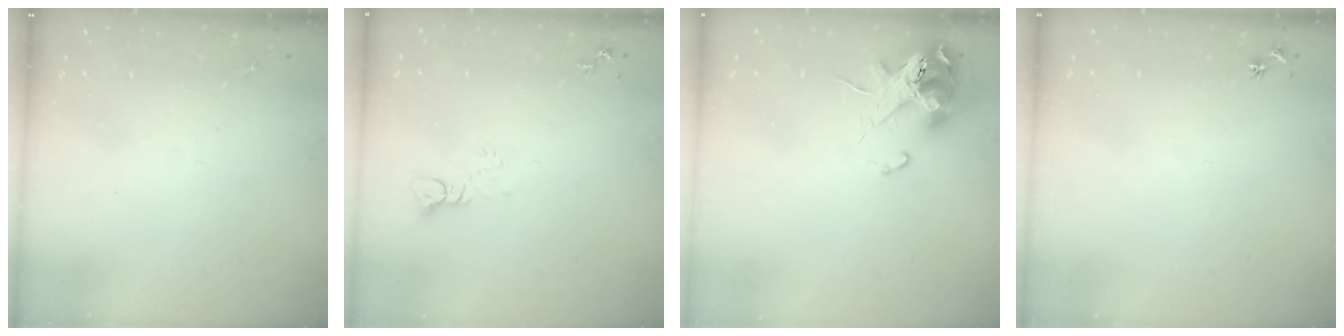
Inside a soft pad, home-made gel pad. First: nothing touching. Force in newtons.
{"total": 3.9, "press": 3.9, "slide": 0.3}
{"total": 11.9, "press": 11.8, "slide": 1.5}
{"total": 2.5, "press": 2.5, "slide": 0.3}